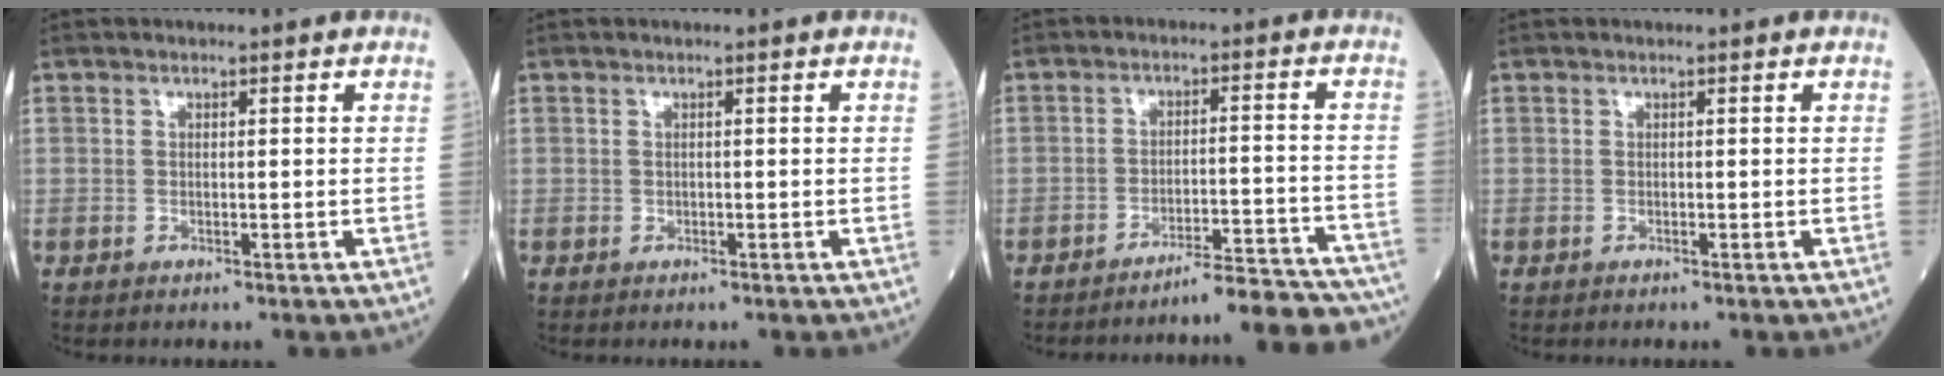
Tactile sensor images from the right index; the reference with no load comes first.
{"total": 0.0}
{"total": 12.8, "force": [-12.5, -0.2, 3.1], "torque": [-0.009, 0.016, -0.159]}
{"total": 0.0}